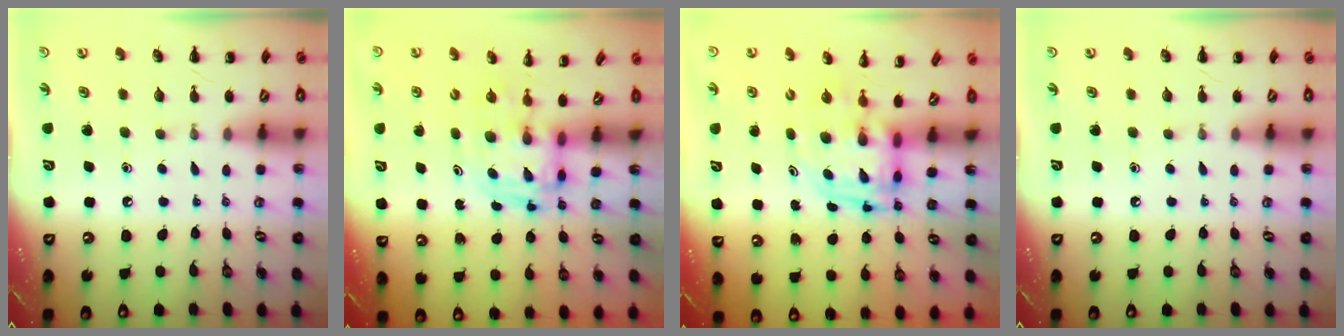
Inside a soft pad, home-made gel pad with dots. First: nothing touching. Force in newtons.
{"total": 3.5, "press": 3.4, "slide": 0.6}
{"total": 3.3, "press": 3.2, "slide": 0.7}
{"total": 0.0}